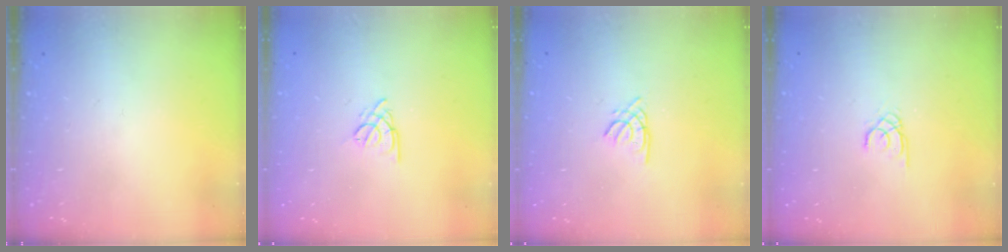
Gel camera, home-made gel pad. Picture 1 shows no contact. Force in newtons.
{"total": 2.5, "press": 2.5, "slide": 0.7}
{"total": 1.7, "press": 1.7, "slide": 0.4}
{"total": 1.3, "press": 1.3, "slide": 0.1}